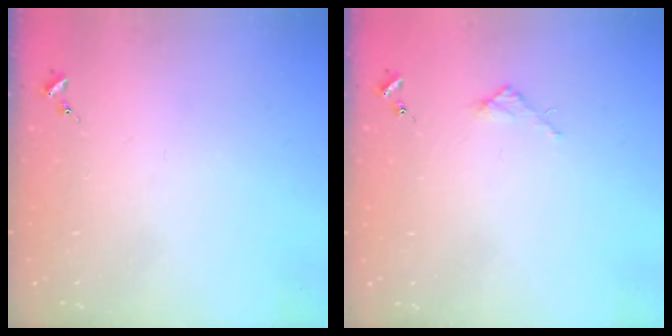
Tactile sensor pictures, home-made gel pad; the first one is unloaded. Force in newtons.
{"total": 2.7, "press": 2.7, "slide": 0.3}